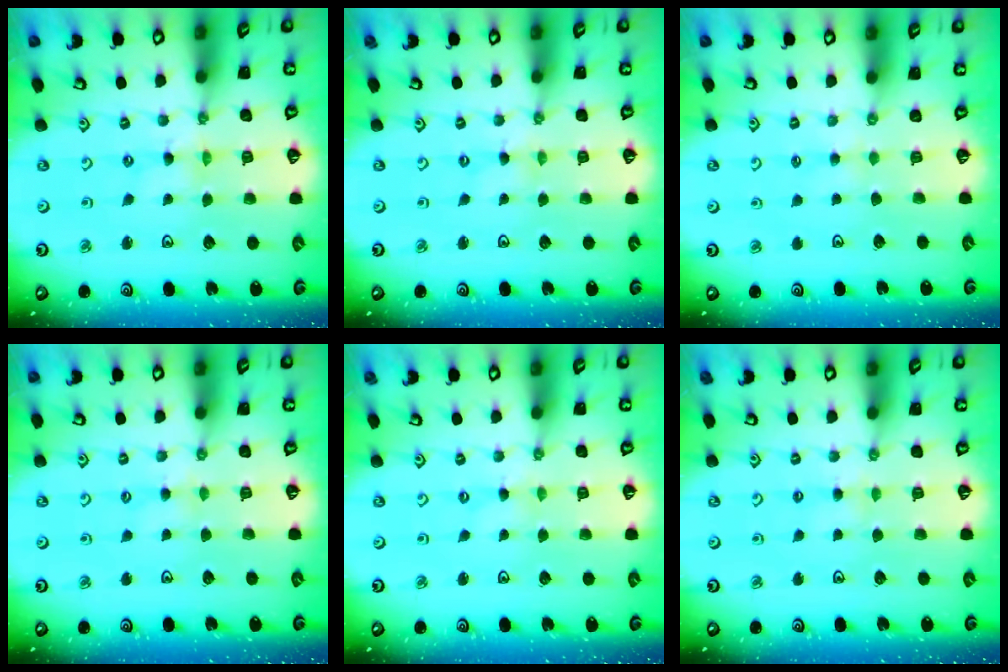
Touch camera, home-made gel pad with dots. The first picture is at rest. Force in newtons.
{"total": 0.0}
{"total": 1.9, "press": 1.9, "slide": 0.3}
{"total": 2.0, "press": 2.0, "slide": 0.2}
{"total": 0.0}
{"total": 2.3, "press": 2.3, "slide": 0.3}